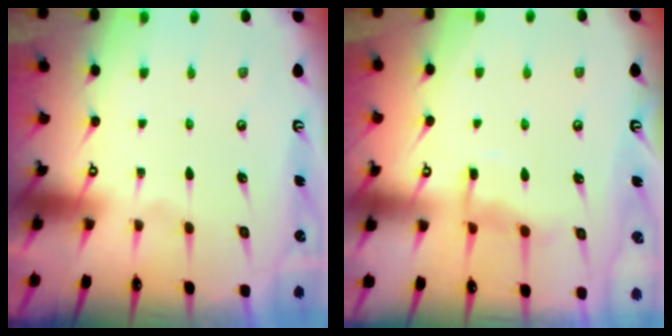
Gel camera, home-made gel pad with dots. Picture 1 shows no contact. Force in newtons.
{"total": 8.1, "press": 8.0, "slide": 0.7}